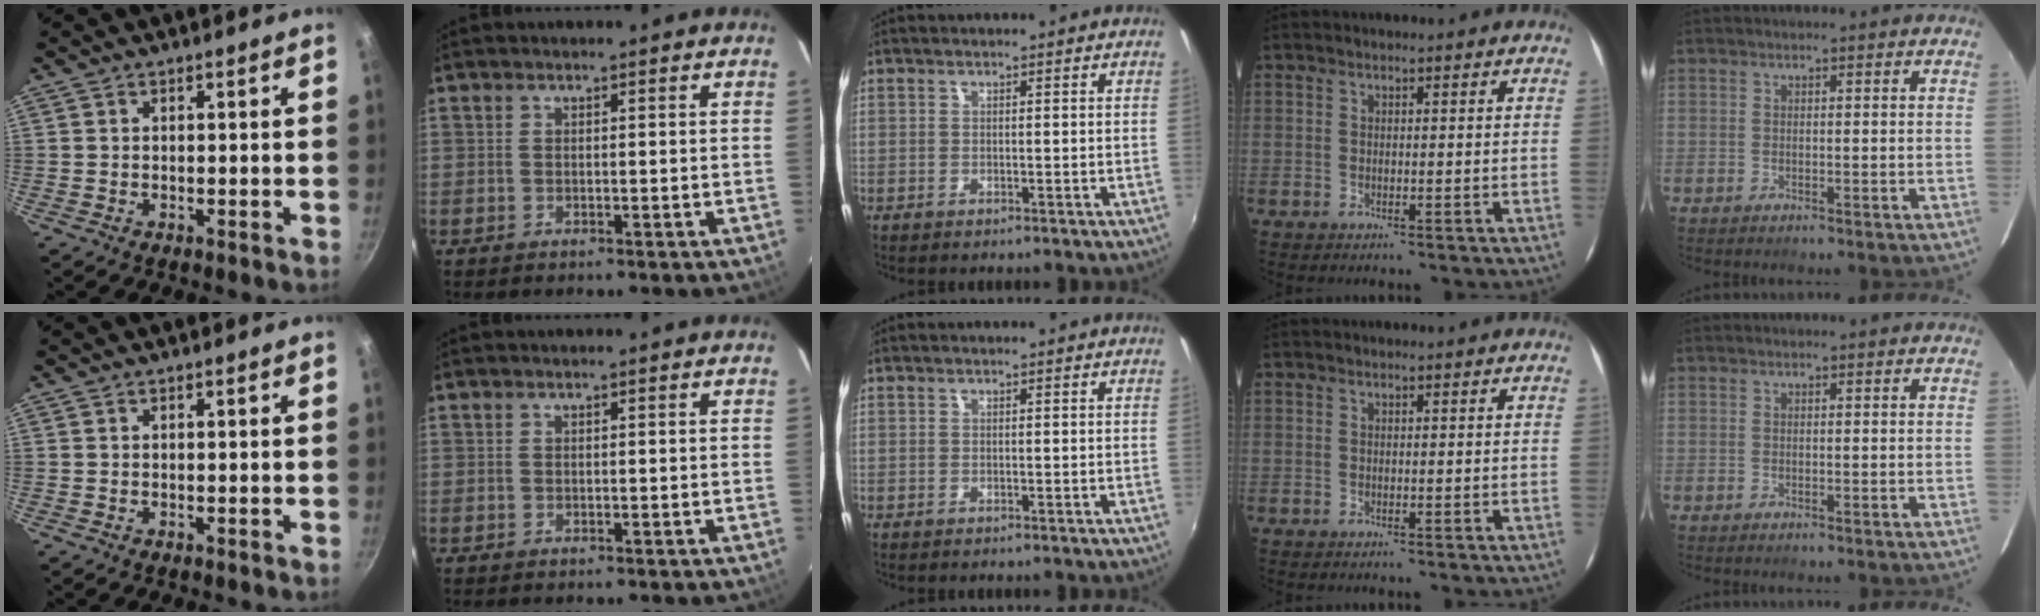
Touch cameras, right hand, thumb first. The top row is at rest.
{}